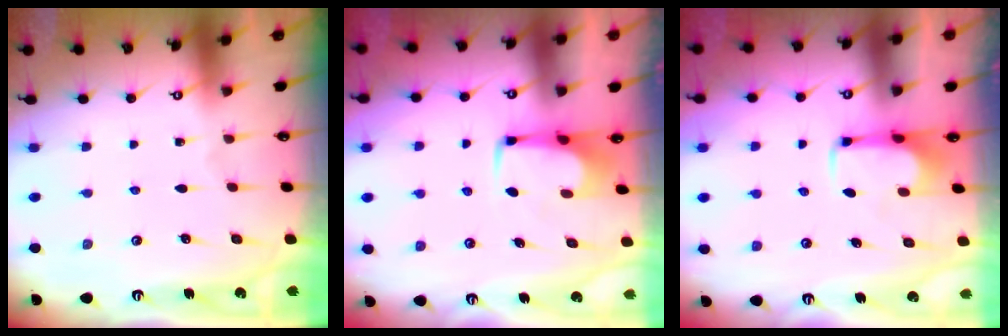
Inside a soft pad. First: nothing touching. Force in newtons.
{"total": 1.9, "press": 1.8, "slide": 0.6}
{"total": 2.0, "press": 2.0, "slide": 0.3}